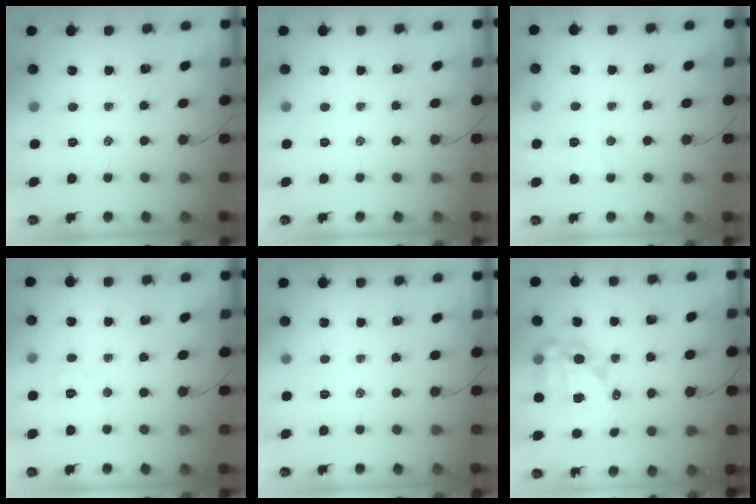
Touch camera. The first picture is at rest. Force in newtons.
{"total": 0.0}
{"total": 4.5, "press": 4.4, "slide": 0.9}
{"total": 4.3, "press": 4.1, "slide": 1.0}
{"total": 0.0}
{"total": 13.5, "press": 13.2, "slide": 3.0}